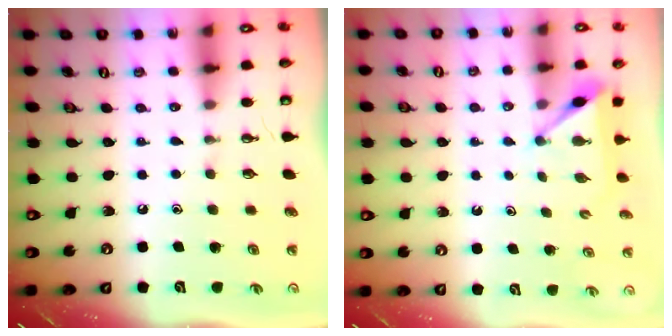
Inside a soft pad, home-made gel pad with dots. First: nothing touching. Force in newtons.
{"total": 4.9, "press": 4.9, "slide": 0.2}